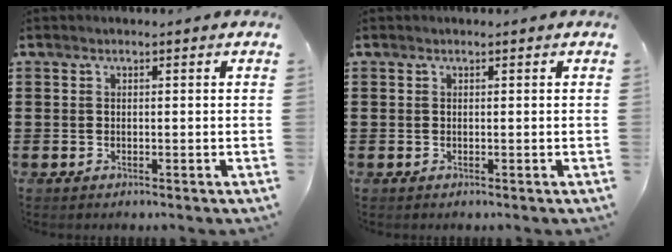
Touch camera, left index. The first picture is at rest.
{"total": 0.0}